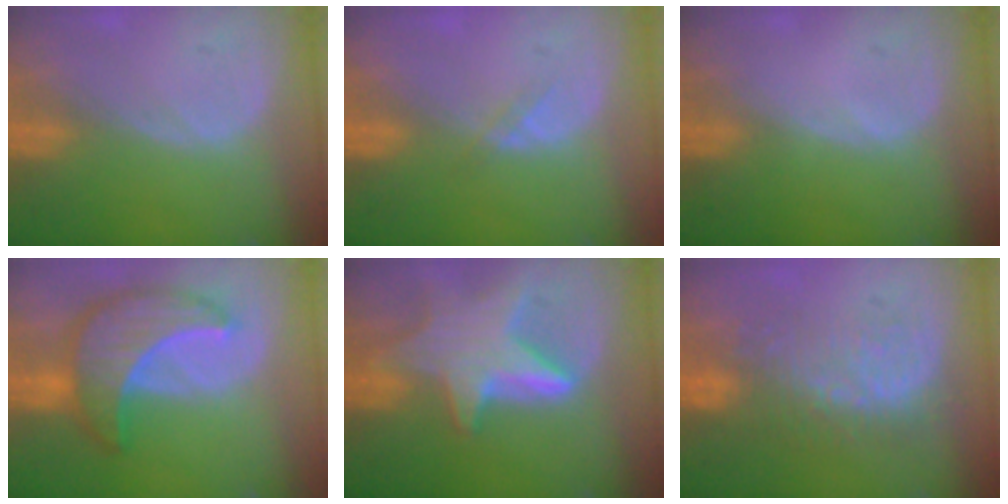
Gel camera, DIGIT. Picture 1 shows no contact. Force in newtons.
{"total": 1.4, "press": 1.1, "slide": 0.8}
{"total": 0.0}
{"total": 10.0, "press": 10.0, "slide": 0.6}
{"total": 8.6, "press": 8.6, "slide": 0.5}
{"total": 9.1, "press": 8.7, "slide": 2.6}